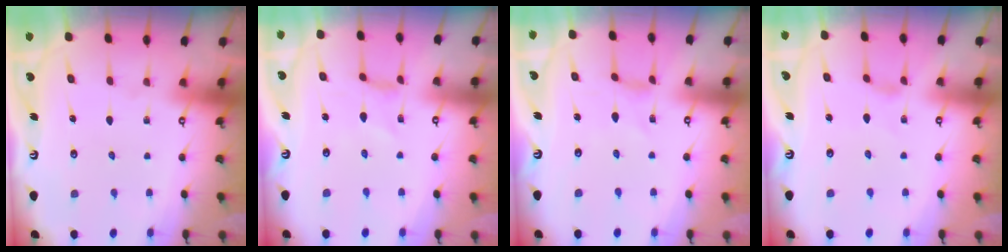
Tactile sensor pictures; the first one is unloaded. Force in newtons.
{"total": 0.0}
{"total": 0.0}
{"total": 0.0}